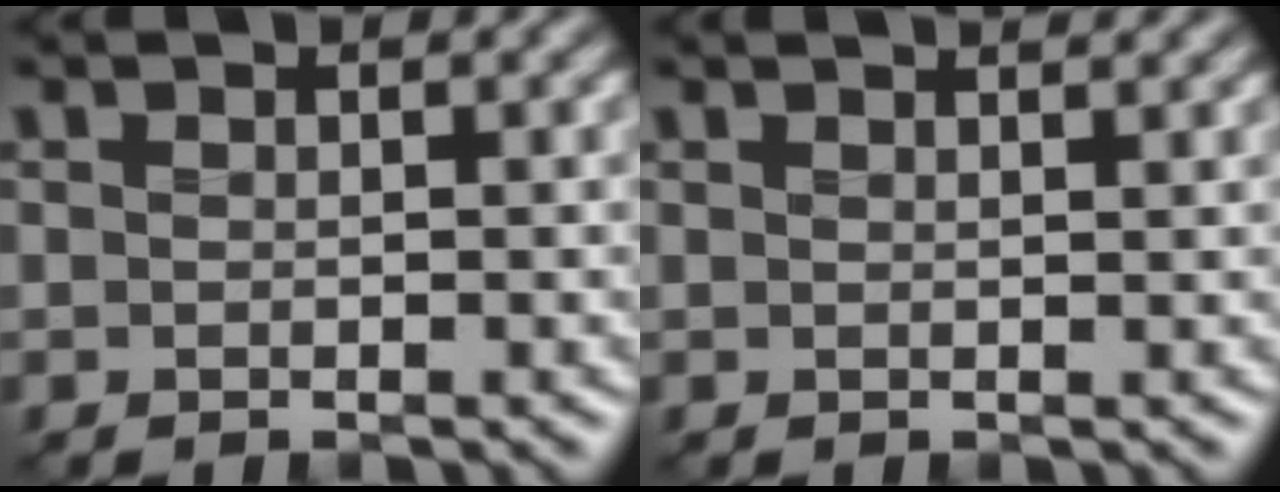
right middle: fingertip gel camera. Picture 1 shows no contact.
{"total": 2.1, "force": [1.9, 0.6, 0.9], "torque": [-0.006, 0.005, 0.009]}